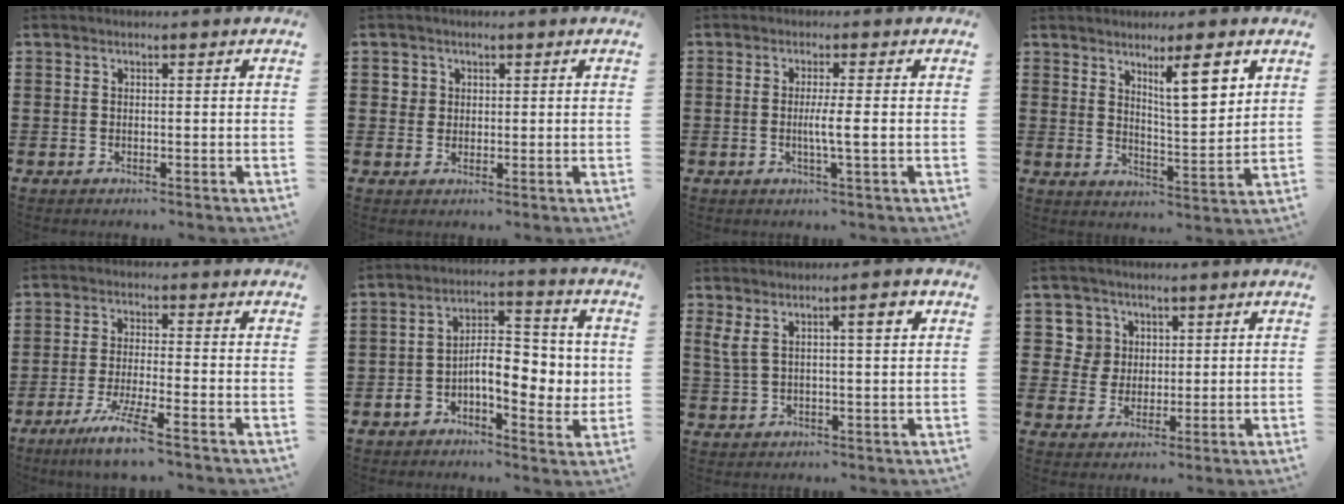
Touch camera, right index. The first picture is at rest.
{"total": 2.1, "force": [0.8, 1.9, 0.4], "torque": [-0.016, 0.009, 0.015]}
{"total": 3.3, "force": [-0.4, -0.3, 3.2], "torque": [-0.057, -0.009, -0.011]}
{"total": 8.0, "force": [4.5, 1.9, 6.3], "torque": [-0.099, -0.010, 0.070]}
{"total": 6.8, "force": [-4.8, -0.2, 4.9], "torque": [-0.112, -0.025, -0.092]}
{"total": 8.5, "force": [-1.3, 4.8, 6.8], "torque": [-0.103, 0.007, -0.029]}
{"total": 6.0, "force": [2.6, 1.9, 5.0], "torque": [-0.104, 0.010, 0.043]}
{"total": 5.5, "force": [2.0, 5.1, 0.4], "torque": [-0.028, 0.014, 0.035]}